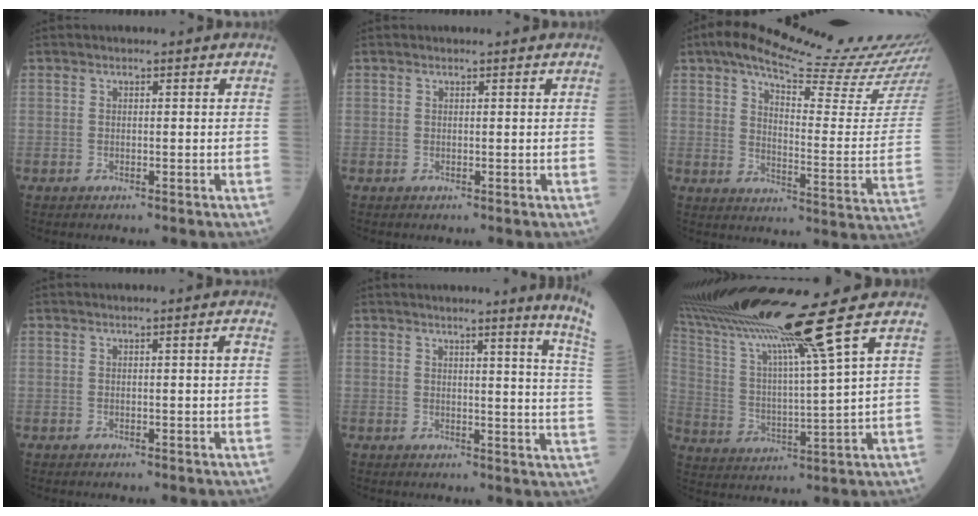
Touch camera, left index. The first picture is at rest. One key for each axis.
{"total": 0.0}
{"total": 21.7, "fx": 19.5, "fy": 0.2, "fz": 9.6, "tx": -0.148, "ty": -0.064, "tz": 0.253}
{"total": 0.8, "fx": 0.1, "fy": -0.2, "fz": 0.7, "tx": -0.010, "ty": 0.002, "tz": 0.001}
{"total": 10.4, "fx": 8.2, "fy": -3.0, "fz": 5.7, "tx": -0.069, "ty": -0.078, "tz": 0.072}
{"total": 19.7, "fx": 14.7, "fy": -4.1, "fz": 12.4, "tx": -0.221, "ty": -0.043, "tz": 0.264}